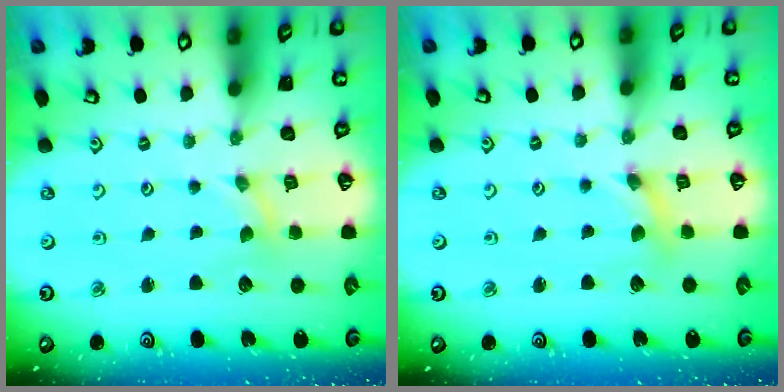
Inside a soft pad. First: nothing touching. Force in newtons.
{"total": 1.7, "press": 1.7, "slide": 0.2}